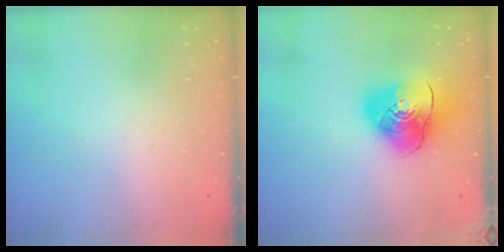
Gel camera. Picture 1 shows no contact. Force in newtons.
{"total": 14.3, "press": 14.2, "slide": 1.9}